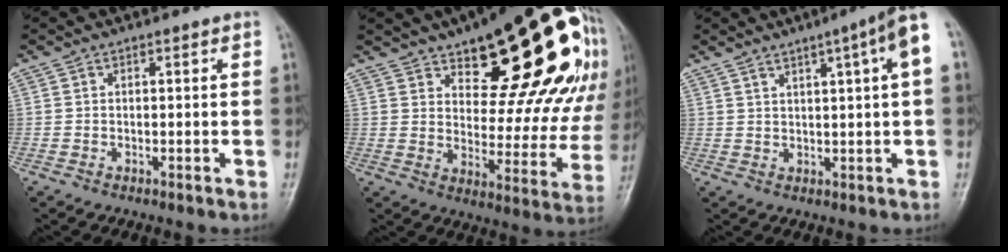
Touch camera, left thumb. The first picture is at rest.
{"total": 27.2, "force": [15.9, 10.1, 19.6], "torque": [-0.222, -0.065, 0.221]}
{"total": 8.8, "force": [3.4, 1.0, 8.1], "torque": [-0.113, 0.007, 0.045]}